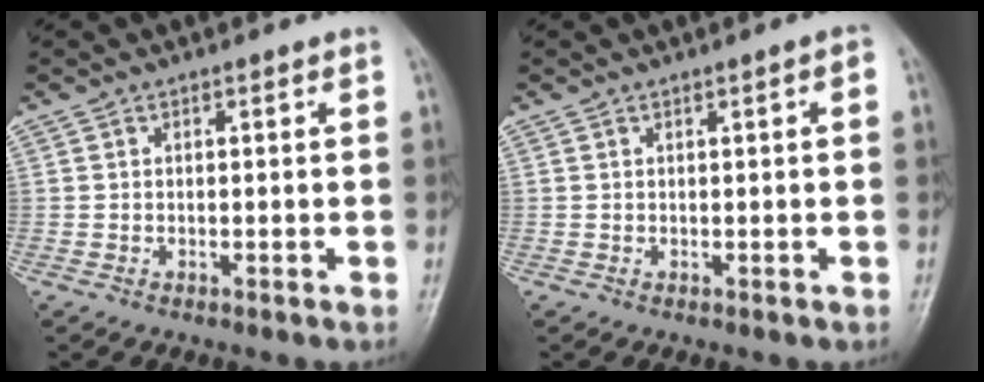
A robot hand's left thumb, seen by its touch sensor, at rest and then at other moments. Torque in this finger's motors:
{"motor_torque": [-0.26, 0.02, 0.11, 0.24, 0.03]}